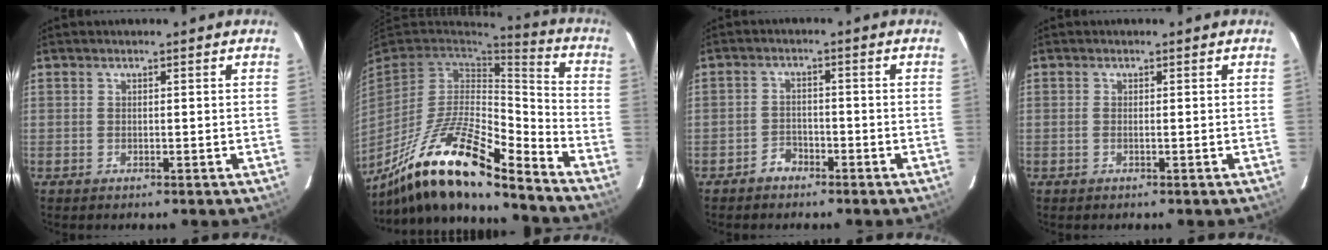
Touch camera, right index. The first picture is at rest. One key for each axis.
{"total": 20.4, "fx": -13.9, "fy": 4.6, "fz": 14.2, "tx": -0.277, "ty": -0.026, "tz": -0.258}
{"total": 2.9, "fx": -2.3, "fy": 1.7, "fz": 0.5, "tx": -0.012, "ty": 0.008, "tz": -0.037}
{"total": 0.5, "fx": -0.1, "fy": -0.1, "fz": 0.5, "tx": -0.011, "ty": 0.000, "tz": -0.004}